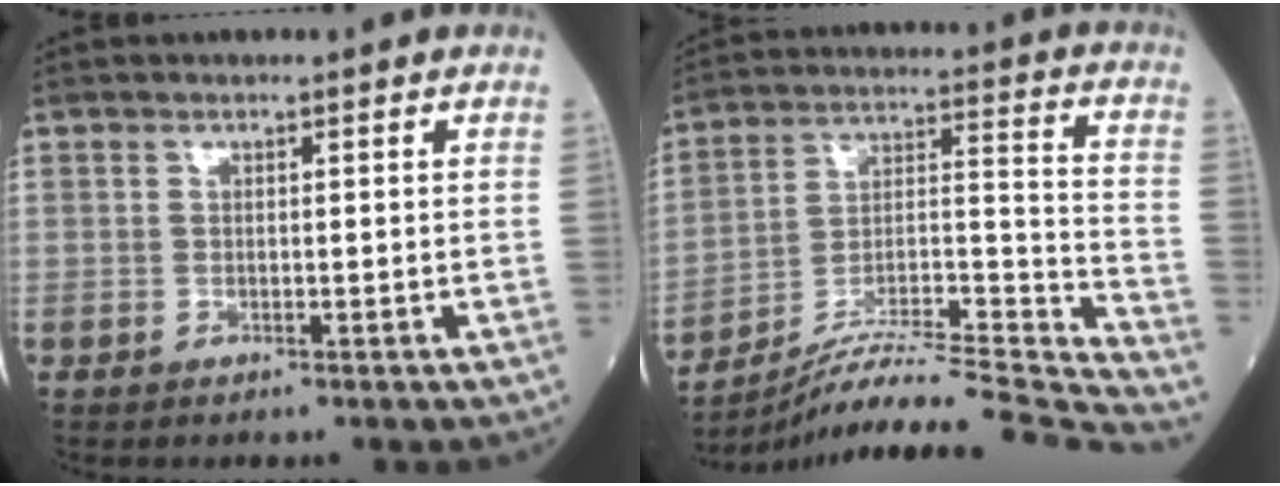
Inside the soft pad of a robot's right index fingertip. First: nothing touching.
{"total": 25.2, "force": [-23.9, -2.4, 7.7], "torque": [-0.102, -0.007, -0.367]}